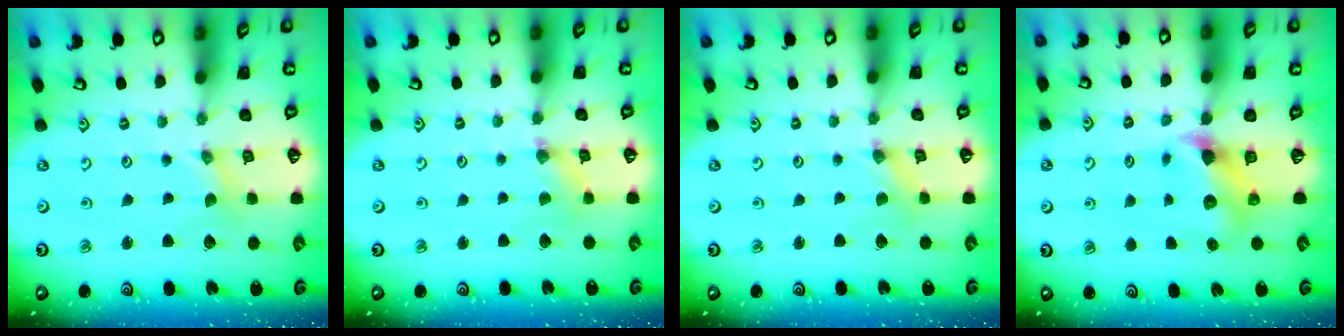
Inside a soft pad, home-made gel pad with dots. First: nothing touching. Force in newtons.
{"total": 1.2, "press": 1.2, "slide": 0.3}
{"total": 1.2, "press": 1.2, "slide": 0.2}
{"total": 6.0, "press": 6.0, "slide": 0.6}